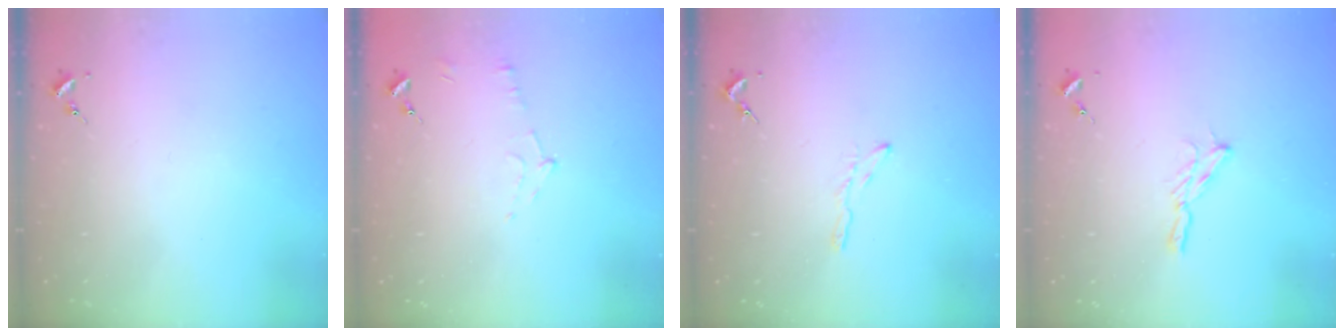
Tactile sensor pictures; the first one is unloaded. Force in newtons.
{"total": 5.4, "press": 5.4, "slide": 0.7}
{"total": 3.2, "press": 3.2, "slide": 0.3}
{"total": 5.4, "press": 5.4, "slide": 0.4}